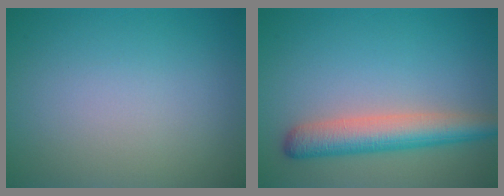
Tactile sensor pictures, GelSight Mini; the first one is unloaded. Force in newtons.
{"total": 5.0, "press": 5.0, "slide": 0.2}